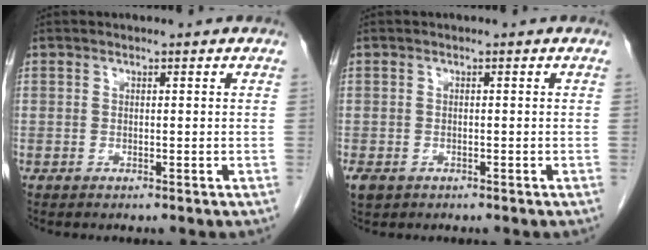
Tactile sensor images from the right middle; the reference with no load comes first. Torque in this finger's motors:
{"motor_torque": [0.03, 0.01, 0.00, 0.01]}